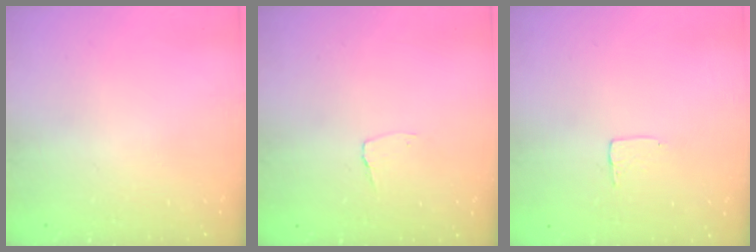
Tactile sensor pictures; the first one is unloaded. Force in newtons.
{"total": 2.9, "press": 2.9, "slide": 0.3}
{"total": 3.7, "press": 3.7, "slide": 0.1}